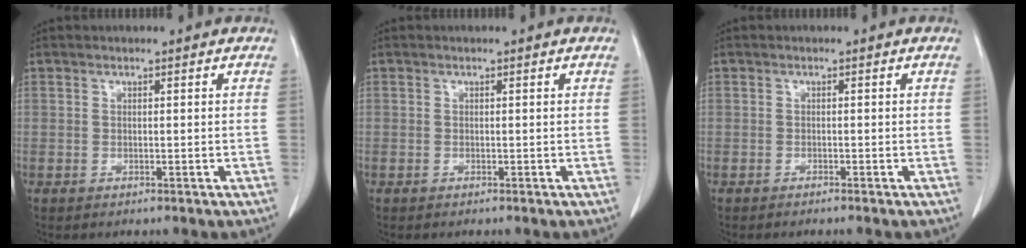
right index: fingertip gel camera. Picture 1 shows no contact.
{"total": 0.0}
{"total": 1.1, "force": [-0.9, -0.2, 0.5], "torque": [-0.011, 0.001, -0.013]}